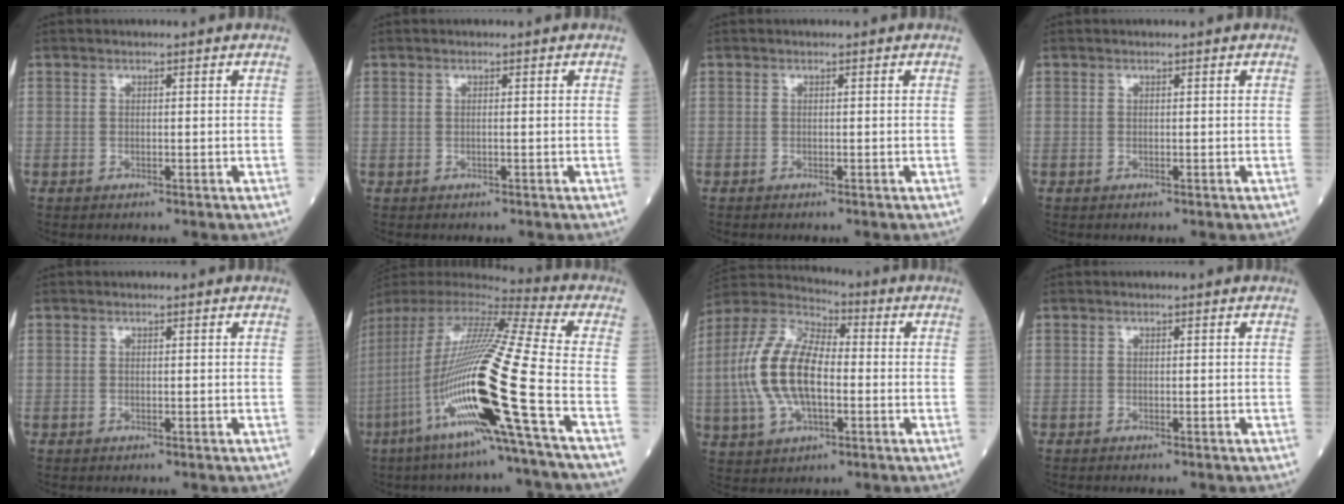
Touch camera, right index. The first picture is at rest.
{"total": 0.0}
{"total": 0.0}
{"total": 0.0}
{"total": 0.0}
{"total": 24.8, "force": [-7.4, -0.7, 23.6], "torque": [-0.474, -0.039, -0.158]}
{"total": 15.1, "force": [-1.2, 7.0, 13.3], "torque": [-0.295, 0.021, -0.026]}
{"total": 0.7, "force": [-0.6, 0.0, 0.3], "torque": [0.003, 0.001, -0.012]}